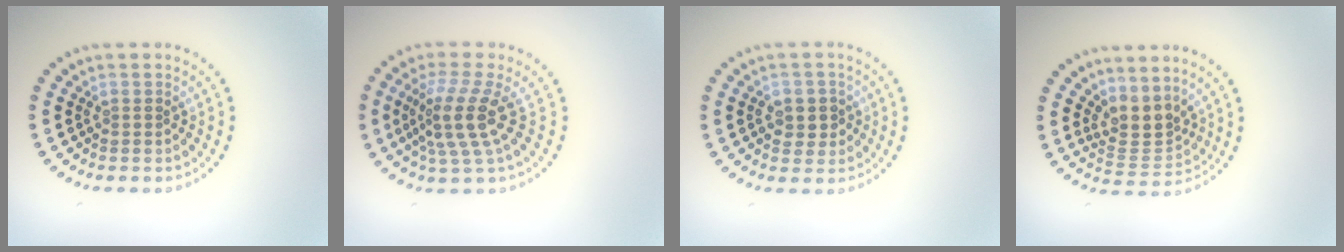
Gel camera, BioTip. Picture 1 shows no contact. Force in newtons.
{"total": 4.3, "press": 3.2, "slide": 2.9}
{"total": 2.6, "press": 2.6, "slide": 0.3}
{"total": 3.2, "press": 2.5, "slide": 2.1}